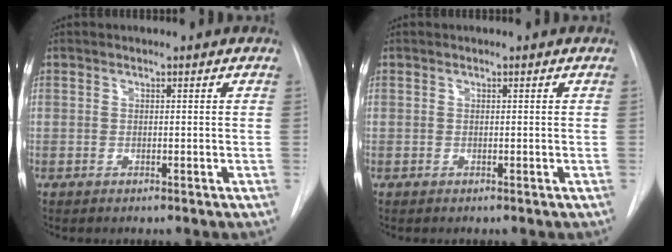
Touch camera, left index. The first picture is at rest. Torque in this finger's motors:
{"motor_torque": [0.00, 0.00, 0.00, 0.00]}